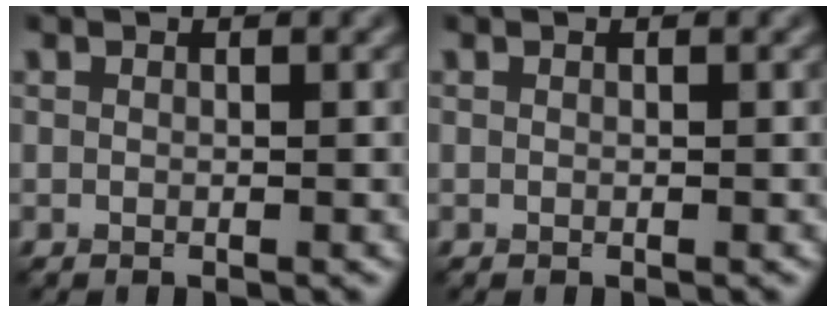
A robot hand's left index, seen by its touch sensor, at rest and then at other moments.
{"total": 0.0}